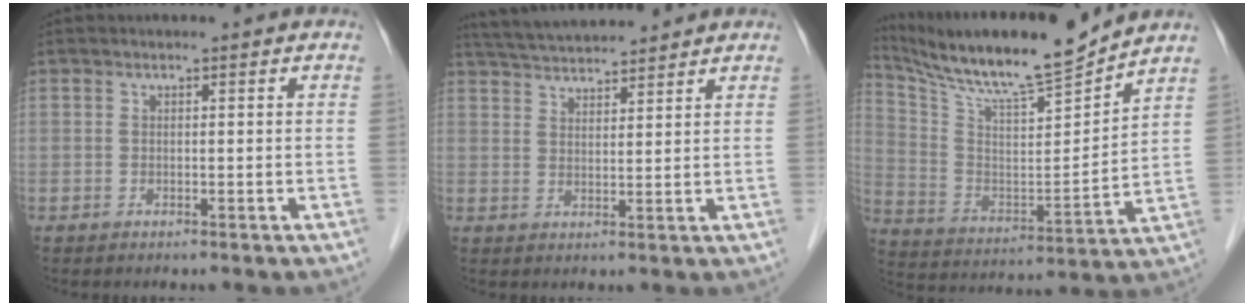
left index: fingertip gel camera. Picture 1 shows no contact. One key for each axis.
{"total": 9.5, "fx": 9.0, "fy": 1.0, "fz": 2.9, "tx": -0.058, "ty": 0.030, "tz": 0.148}
{"total": 17.8, "fx": 16.1, "fy": -0.1, "fz": 7.7, "tx": -0.149, "ty": -0.014, "tz": 0.277}